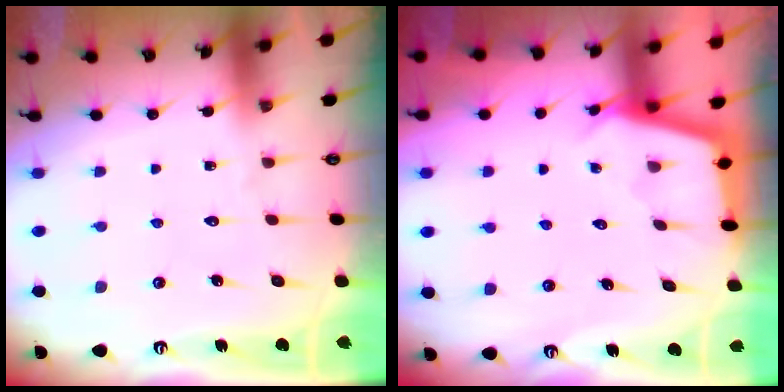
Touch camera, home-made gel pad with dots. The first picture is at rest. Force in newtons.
{"total": 3.0, "press": 2.9, "slide": 0.3}